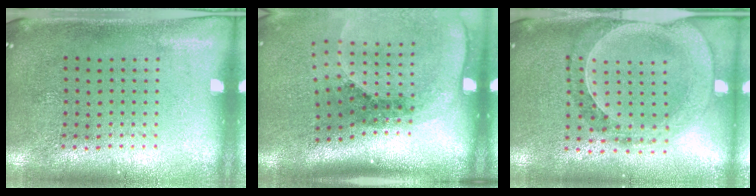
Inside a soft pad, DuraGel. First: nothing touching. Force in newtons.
{"total": 2.7, "press": 1.9, "slide": 2.0}
{"total": 1.0, "press": 0.9, "slide": 0.2}